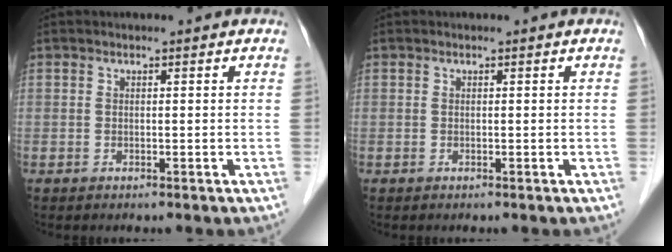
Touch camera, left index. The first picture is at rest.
{"total": 0.0}